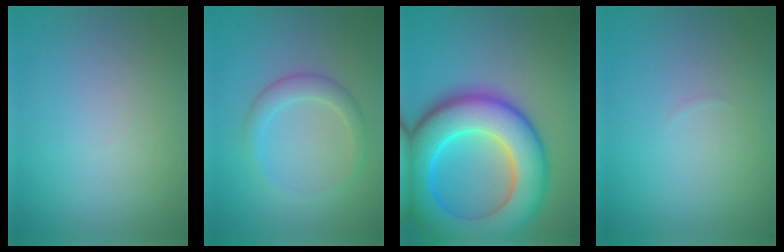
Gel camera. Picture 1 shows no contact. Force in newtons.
{"total": 2.2, "press": 2.2, "slide": 0.1}
{"total": 12.4, "press": 12.4, "slide": 0.3}
{"total": 0.0}